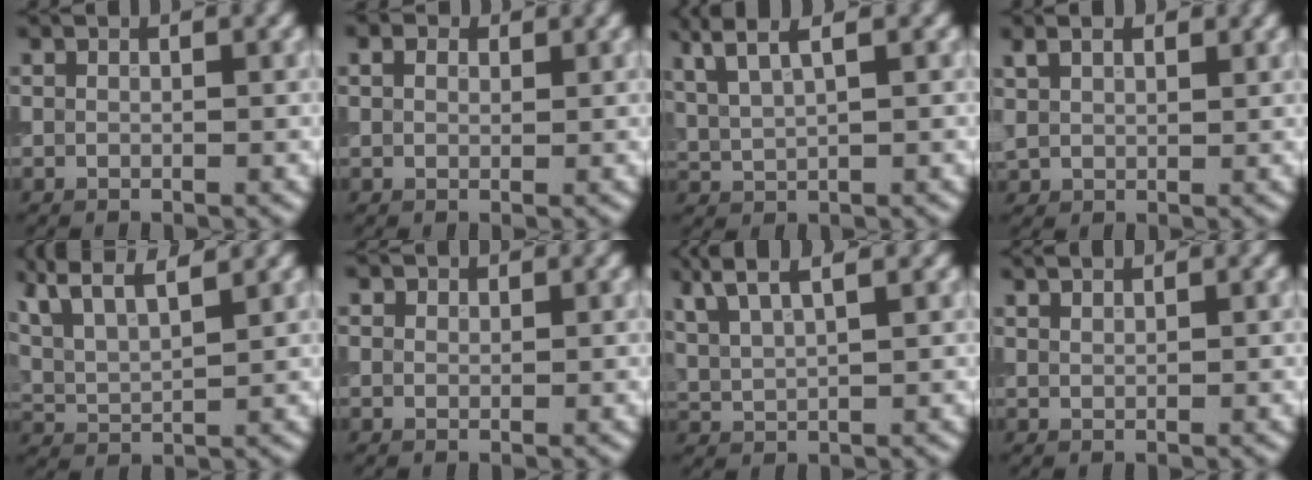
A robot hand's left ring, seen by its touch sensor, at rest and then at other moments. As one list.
[{"total": 1.6, "force": [0.8, 1.2, 0.7], "torque": [-0.017, -0.002, 0.006]}, {"total": 3.8, "force": [2.3, 0.9, 2.8], "torque": [-0.070, 0.012, 0.049]}, {"total": 2.3, "force": [1.4, 1.4, 1.1], "torque": [-0.035, 0.007, 0.029]}, {"total": 9.3, "force": [6.7, 3.0, 5.7], "torque": [-0.128, 0.034, 0.084]}, {"total": 0.9, "force": [0.5, 0.8, 0.2], "torque": [-0.007, -0.005, 0.006]}, {"total": 5.1, "force": [3.4, 1.5, 3.4], "torque": [-0.080, 0.023, 0.052]}, {"total": 1.1, "force": [1.0, 0.2, 0.4], "torque": [-0.012, 0.002, 0.019]}]